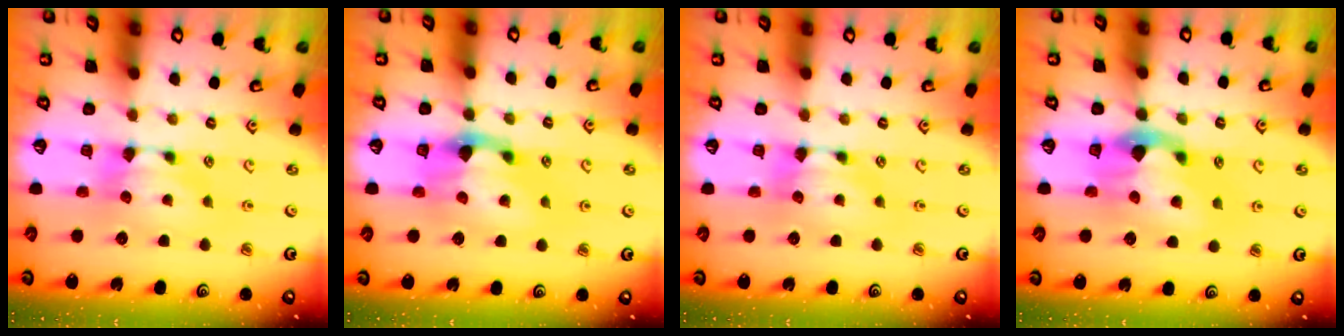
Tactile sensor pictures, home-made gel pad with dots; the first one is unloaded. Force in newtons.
{"total": 4.5, "press": 4.0, "slide": 2.1}
{"total": 0.0}
{"total": 4.1, "press": 3.8, "slide": 1.6}